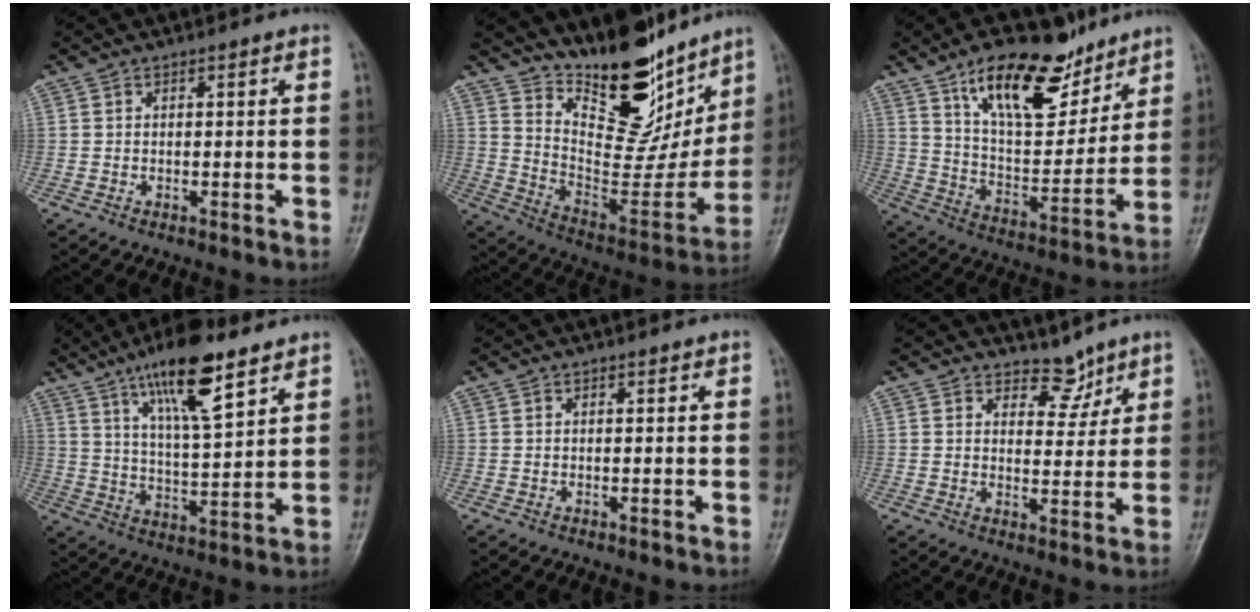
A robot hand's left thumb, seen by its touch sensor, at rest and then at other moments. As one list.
[{"total": 23.6, "force": [17.2, 10.0, 12.7], "torque": [-0.139, -0.109, 0.280]}, {"total": 19.7, "force": [12.5, 8.6, 12.5], "torque": [-0.152, -0.069, 0.217]}, {"total": 14.7, "force": [9.3, 3.9, 10.7], "torque": [-0.163, -0.045, 0.160]}, {"total": 0.0}, {"total": 4.8, "force": [3.9, 2.7, 0.8], "torque": [0.019, -0.030, 0.063]}]